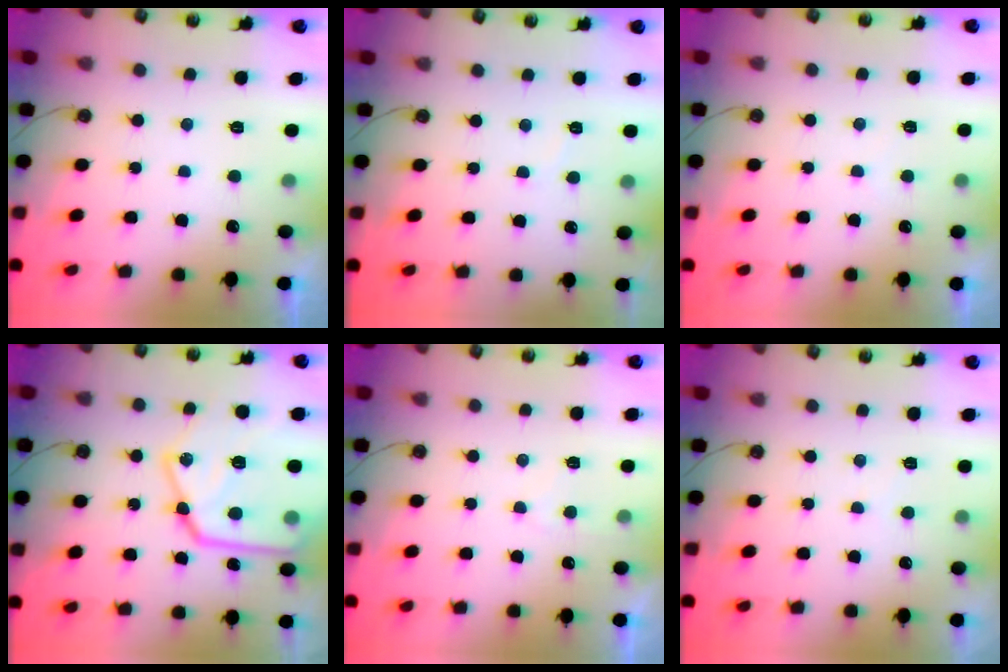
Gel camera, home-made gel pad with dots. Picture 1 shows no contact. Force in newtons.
{"total": 2.7, "press": 2.7, "slide": 0.4}
{"total": 3.6, "press": 3.6, "slide": 0.4}
{"total": 24.8, "press": 24.7, "slide": 2.6}
{"total": 4.4, "press": 4.4, "slide": 0.6}
{"total": 3.4, "press": 3.4, "slide": 0.5}